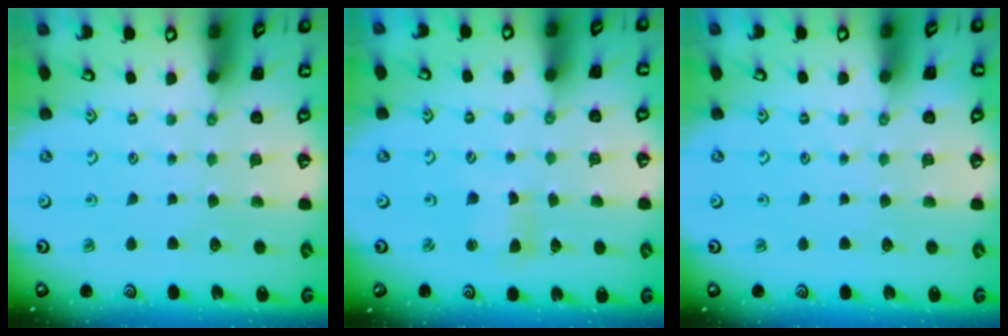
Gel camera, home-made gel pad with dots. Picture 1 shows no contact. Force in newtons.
{"total": 2.2, "press": 2.2, "slide": 0.3}
{"total": 0.0}